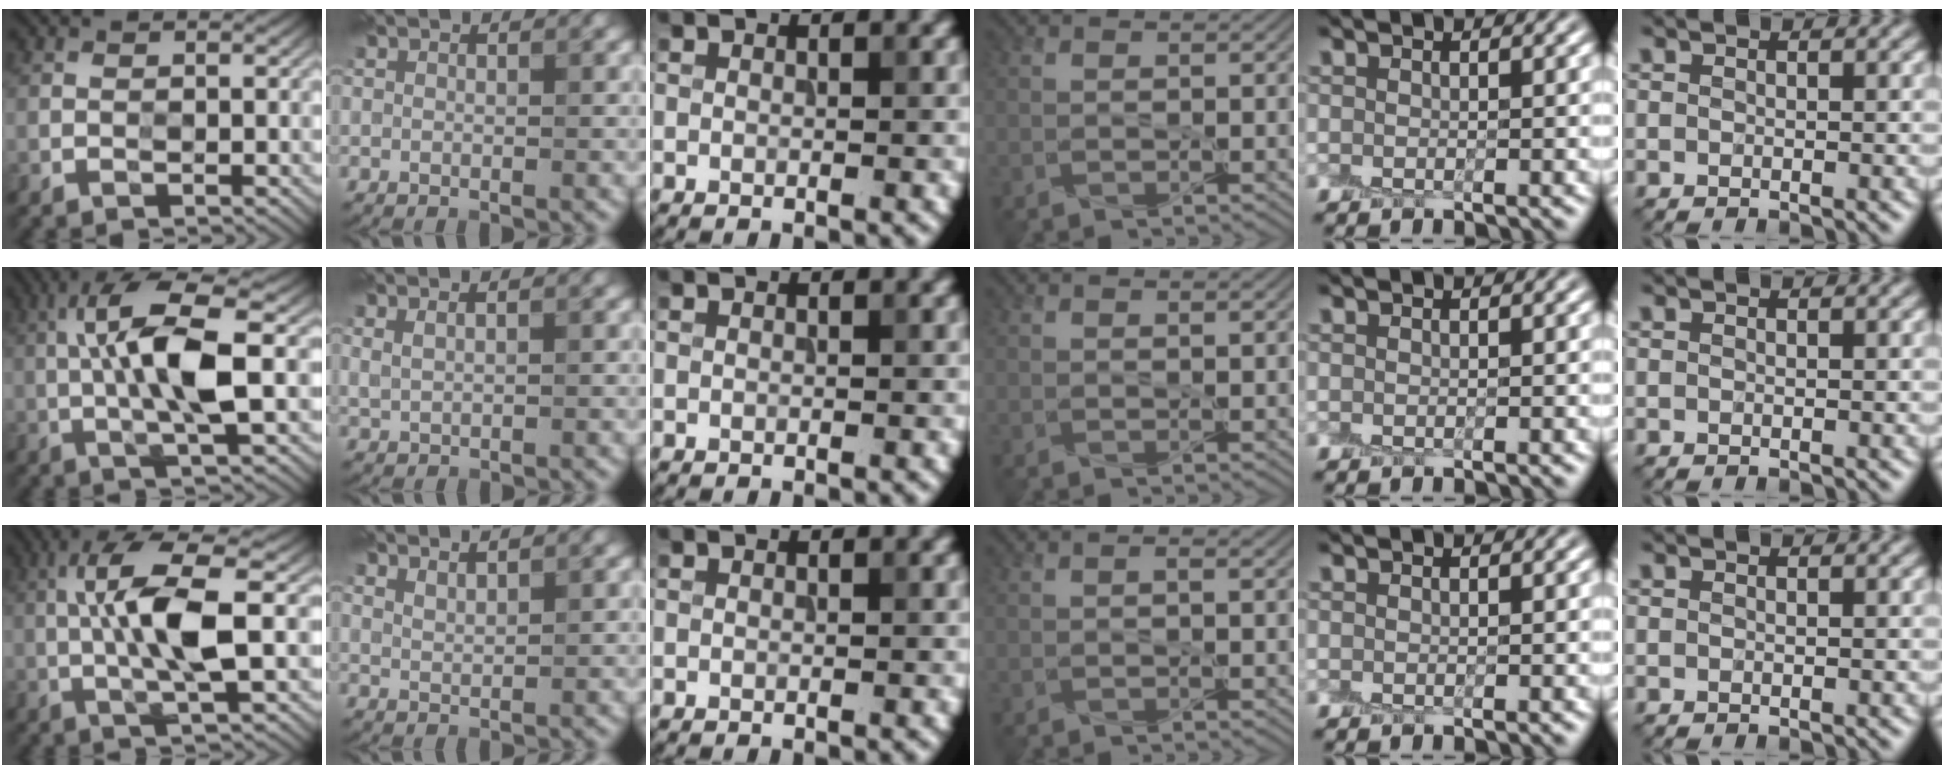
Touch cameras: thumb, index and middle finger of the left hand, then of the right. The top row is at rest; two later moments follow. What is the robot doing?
{"motion": "peel", "object": "plastic wrap"}